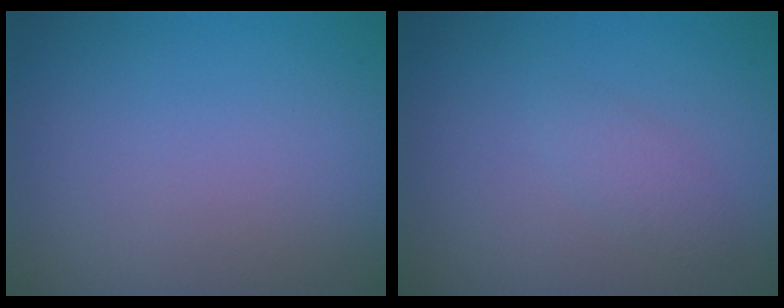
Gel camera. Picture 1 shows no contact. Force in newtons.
{"total": 1.4, "press": 1.4, "slide": 0.1}